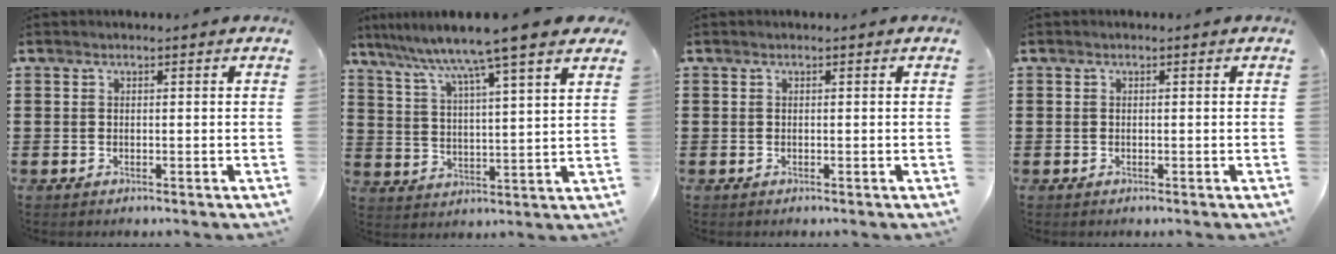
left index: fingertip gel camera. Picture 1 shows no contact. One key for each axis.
{"total": 7.3, "fx": 6.0, "fy": -1.1, "fz": 4.0, "tx": -0.102, "ty": -0.042, "tz": 0.091}
{"total": 0.0}
{"total": 0.0}